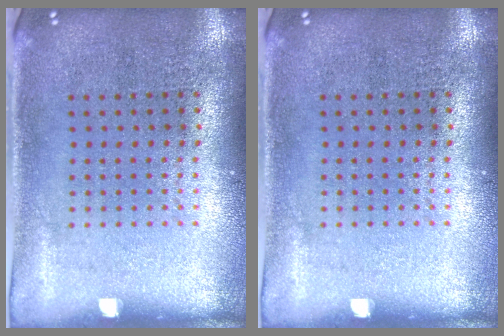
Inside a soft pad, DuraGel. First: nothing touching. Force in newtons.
{"total": 0.0}